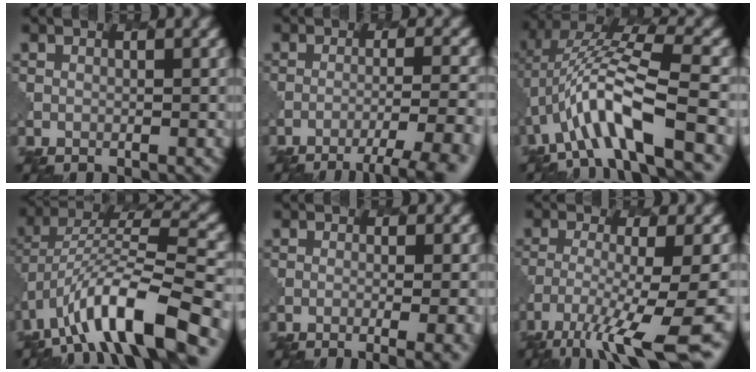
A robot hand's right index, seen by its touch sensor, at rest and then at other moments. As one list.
[{"total": 7.0, "force": [-5.0, 1.1, 4.8], "torque": [-0.061, 0.000, -0.059]}, {"total": 8.7, "force": [-2.1, 2.7, 8.0], "torque": [-0.155, 0.019, -0.041]}, {"total": 11.1, "force": [-6.1, 3.3, 8.7], "torque": [-0.150, 0.015, -0.107]}, {"total": 4.8, "force": [-1.9, 1.6, 4.1], "torque": [-0.032, 0.006, -0.023]}, {"total": 9.6, "force": [-6.1, 1.7, 7.2], "torque": [-0.117, -0.012, -0.101]}]